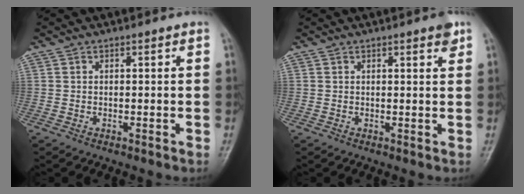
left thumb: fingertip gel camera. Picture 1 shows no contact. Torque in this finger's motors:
{"motor_torque": [1.14, 0.89, 0.14, -0.27, 0.00]}